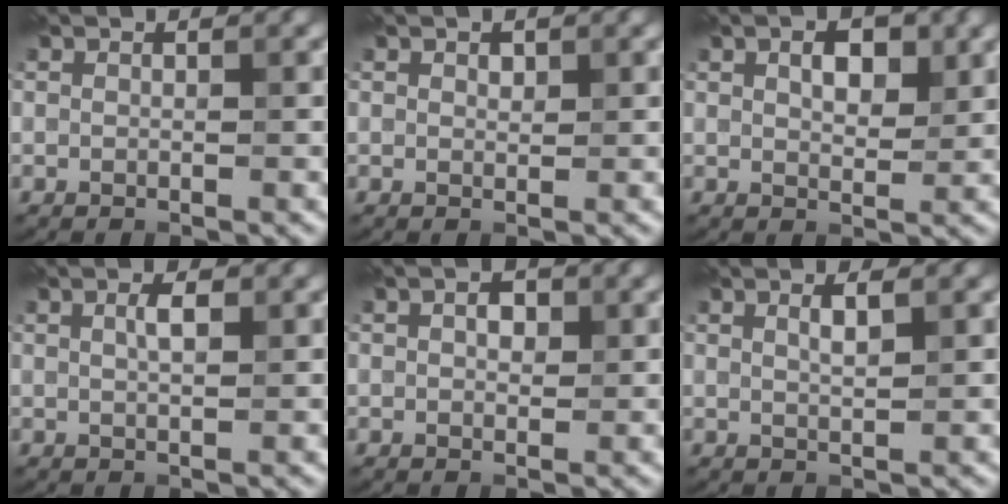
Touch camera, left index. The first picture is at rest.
{"total": 0.7, "force": [0.5, 0.4, 0.3], "torque": [-0.005, -0.003, 0.008]}
{"total": 3.1, "force": [1.3, 1.6, 2.3], "torque": [-0.038, 0.003, 0.023]}
{"total": 1.6, "force": [0.5, 0.5, 1.5], "torque": [-0.026, 0.002, 0.008]}
{"total": 1.5, "force": [0.4, 1.0, 1.1], "torque": [-0.017, 0.002, 0.004]}
{"total": 1.6, "force": [0.8, 0.4, 1.3], "torque": [-0.021, 0.003, 0.011]}